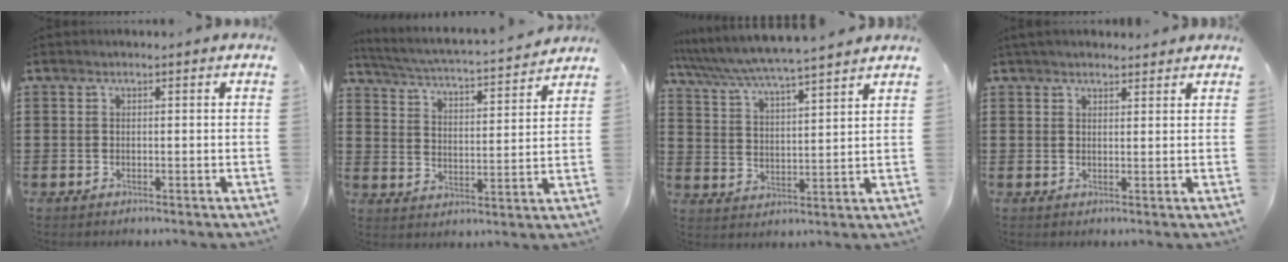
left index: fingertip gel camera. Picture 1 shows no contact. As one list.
[{"total": 3.5, "force": [3.3, -0.2, 1.1], "torque": [-0.042, -0.031, 0.046]}, {"total": 5.1, "force": [4.8, -0.4, 1.8], "torque": [-0.057, -0.034, 0.077]}, {"total": 2.4, "force": [2.2, 0.6, 0.7], "torque": [-0.019, 0.002, 0.042]}]